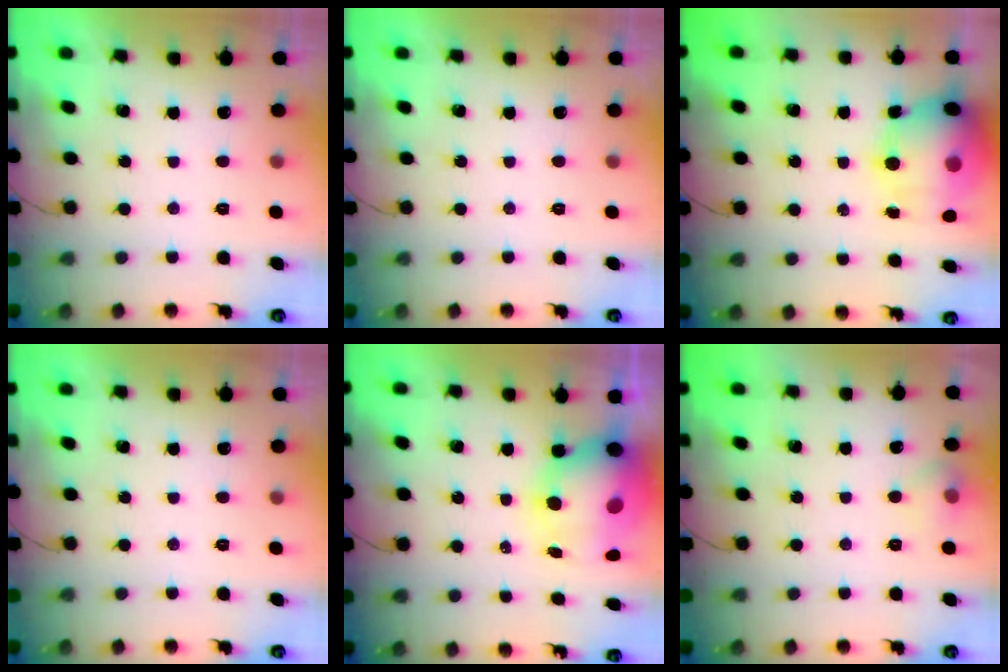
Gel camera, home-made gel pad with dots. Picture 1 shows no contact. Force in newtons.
{"total": 0.0}
{"total": 18.0, "press": 17.4, "slide": 4.4}
{"total": 0.0}
{"total": 13.0, "press": 12.7, "slide": 3.0}
{"total": 6.2, "press": 6.0, "slide": 1.7}